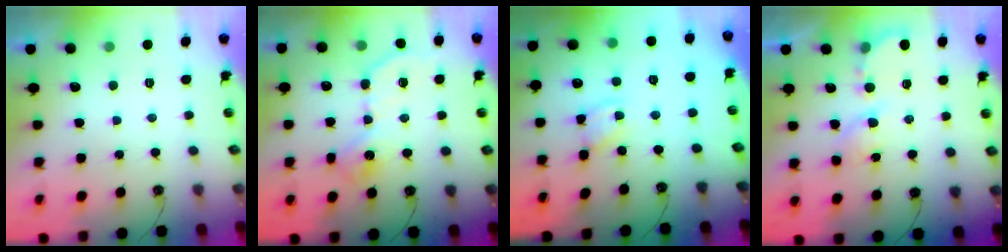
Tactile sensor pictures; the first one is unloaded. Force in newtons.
{"total": 11.7, "press": 11.7, "slide": 0.4}
{"total": 1.9, "press": 1.9, "slide": 0.3}
{"total": 6.0, "press": 6.0, "slide": 0.4}